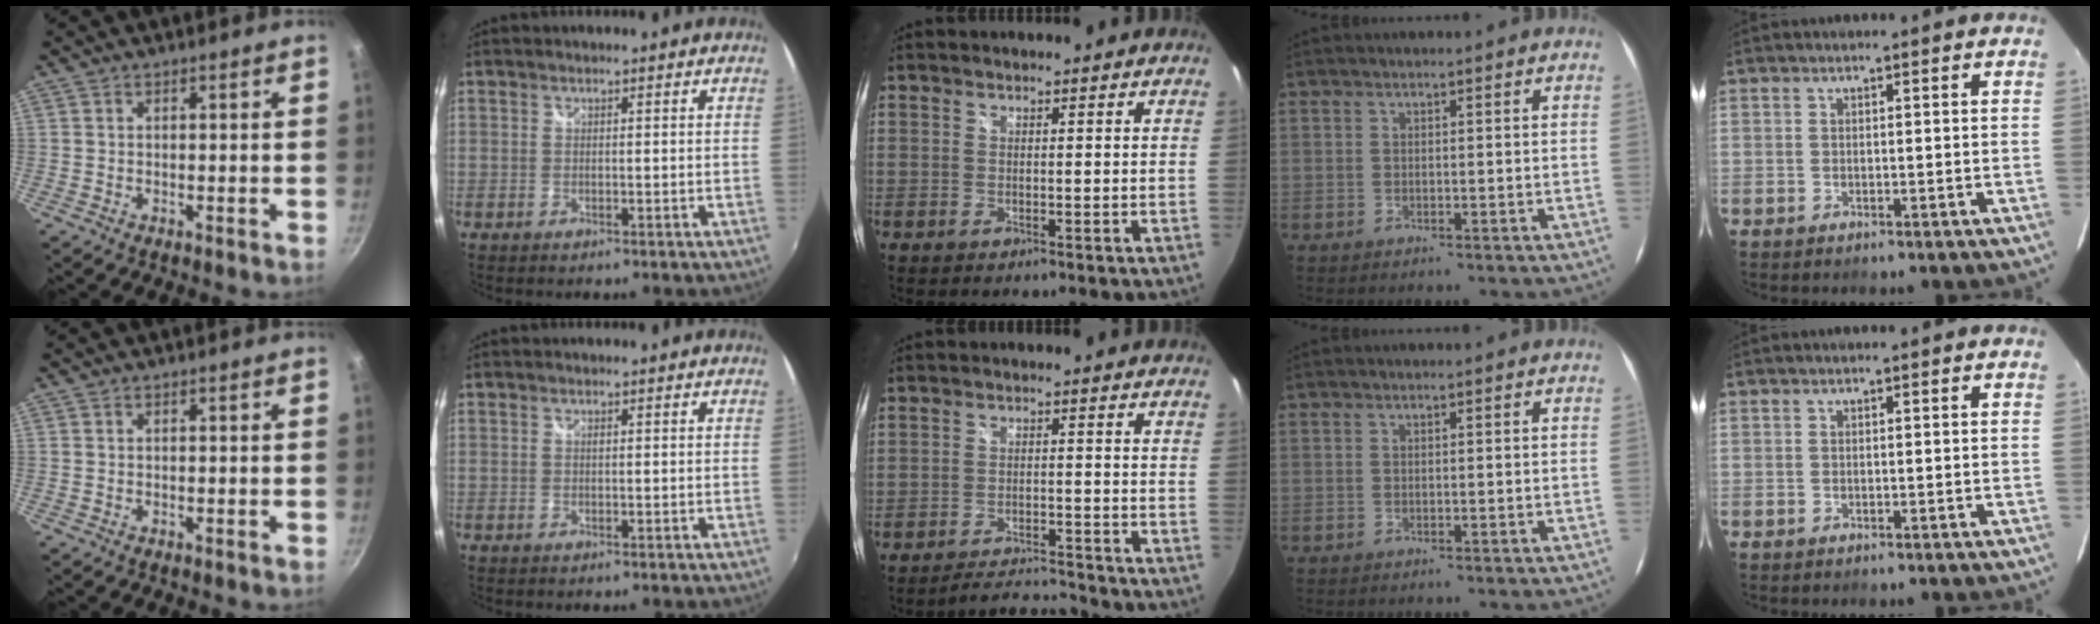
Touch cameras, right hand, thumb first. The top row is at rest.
{"middle": {"total": 6.7, "force": [-6.7, 0.1, 0.8], "torque": [-0.035, 0.004, -0.106]}}